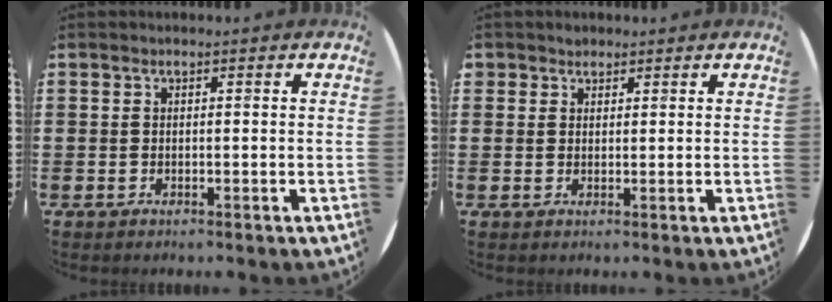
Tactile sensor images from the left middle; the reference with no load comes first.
{"total": 1.3, "force": [1.2, 0.6, -0.1], "torque": [0.000, 0.003, 0.023]}